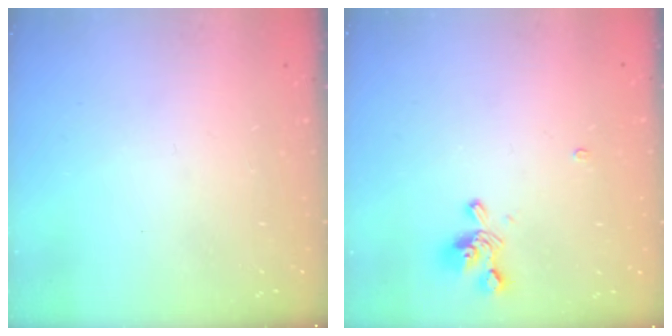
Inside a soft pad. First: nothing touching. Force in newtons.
{"total": 1.9, "press": 1.7, "slide": 1.0}